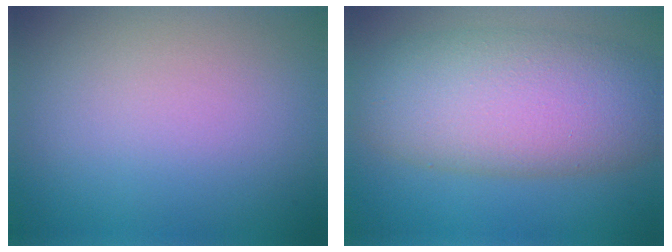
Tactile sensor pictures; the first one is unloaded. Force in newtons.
{"total": 9.6, "press": 9.6, "slide": 0.7}